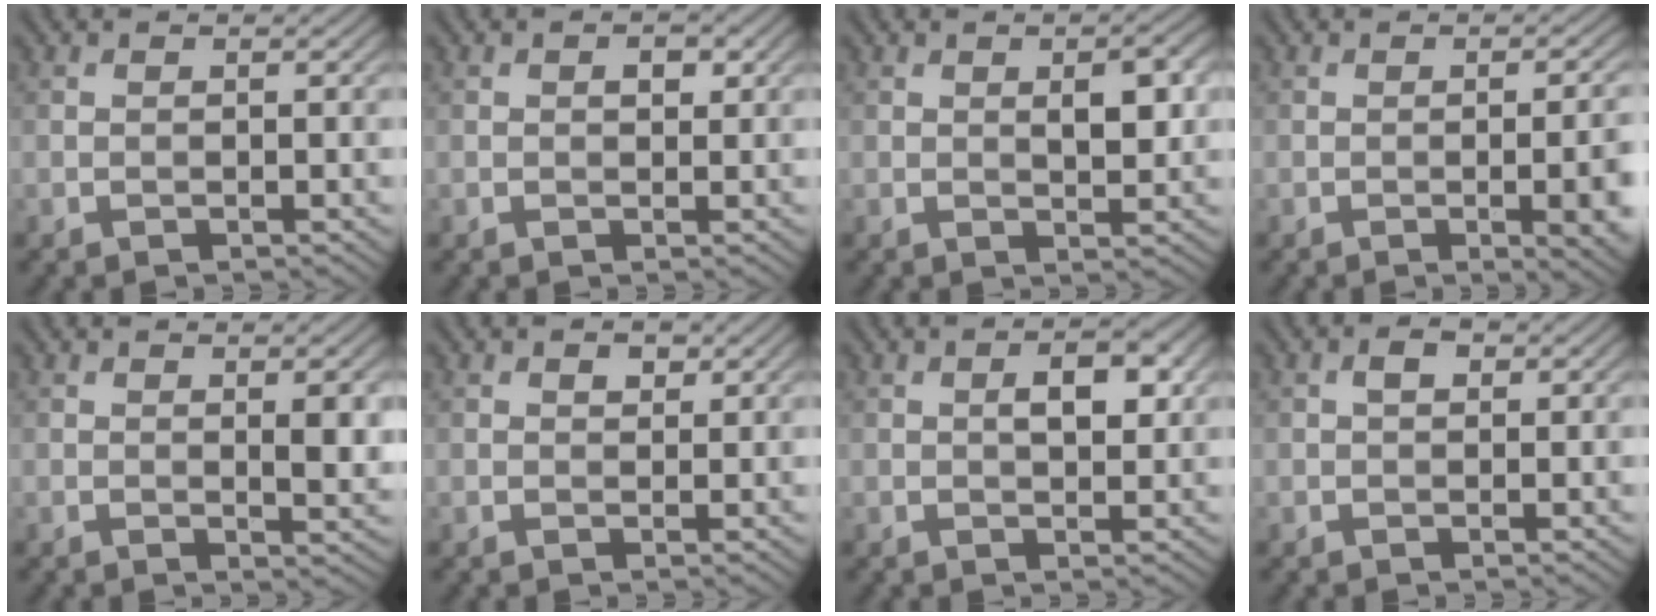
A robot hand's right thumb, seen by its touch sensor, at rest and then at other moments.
{"total": 1.5, "force": [0.4, 0.9, 1.1], "torque": [-0.013, -0.001, 0.005]}
{"total": 4.3, "force": [1.0, 1.8, 3.7], "torque": [-0.060, 0.001, 0.017]}
{"total": 6.5, "force": [-1.5, 1.8, 6.1], "torque": [-0.079, -0.005, -0.010]}
{"total": 3.6, "force": [0.6, 1.1, 3.4], "torque": [-0.056, -0.002, 0.015]}
{"total": 1.4, "force": [0.8, 0.9, 0.8], "torque": [-0.010, 0.000, 0.012]}
{"total": 4.0, "force": [0.9, 1.9, 3.4], "torque": [-0.055, 0.001, 0.013]}
{"total": 1.6, "force": [0.4, 1.0, 1.2], "torque": [-0.019, 0.003, 0.004]}